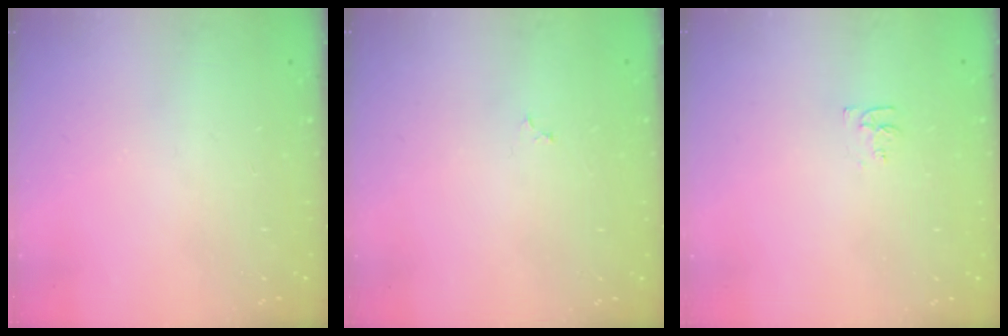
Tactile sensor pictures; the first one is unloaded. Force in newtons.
{"total": 2.3, "press": 2.3, "slide": 0.2}
{"total": 3.7, "press": 3.6, "slide": 0.6}